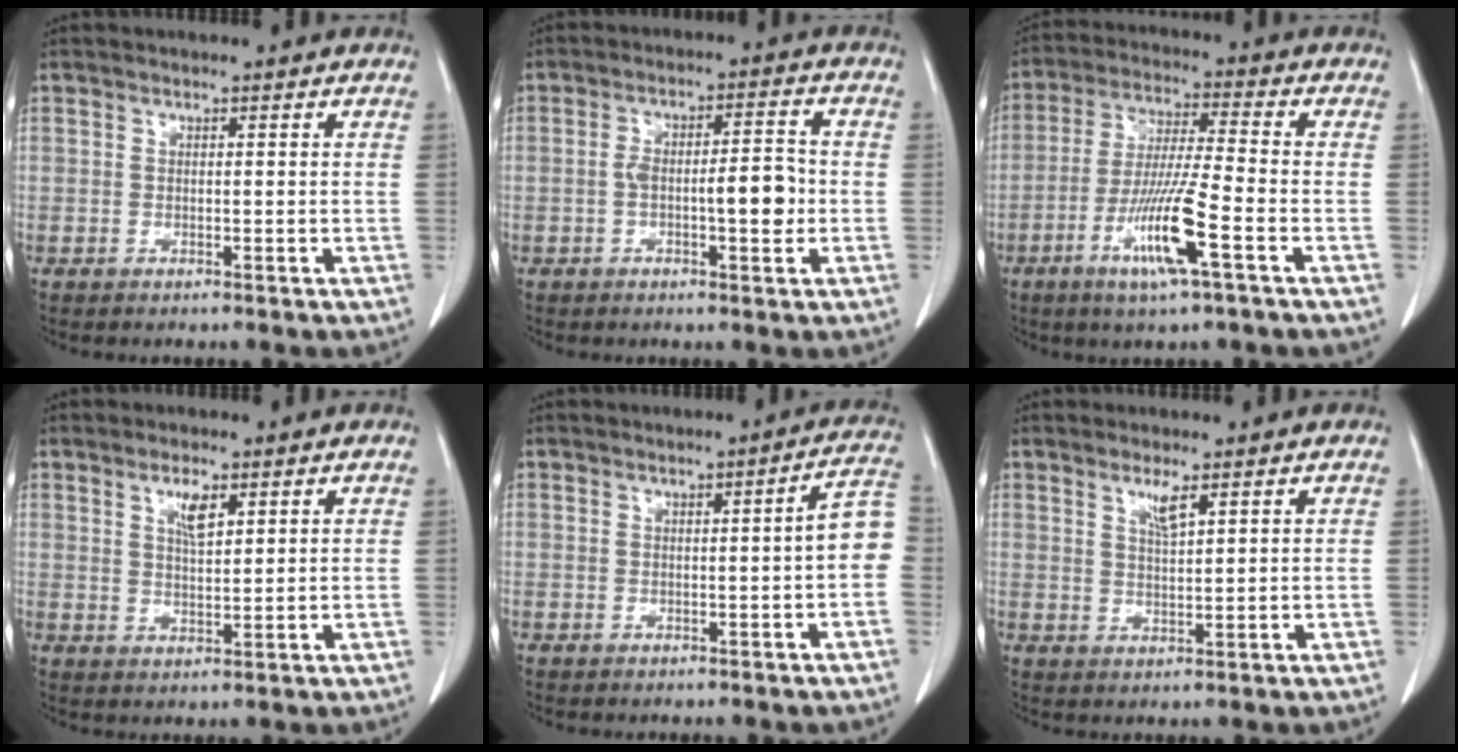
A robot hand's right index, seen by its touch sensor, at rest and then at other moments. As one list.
[{"total": 6.9, "force": [-1.3, 1.8, 6.5], "torque": [-0.110, 0.018, -0.016]}, {"total": 11.4, "force": [-4.7, -0.1, 10.3], "torque": [-0.201, -0.016, -0.090]}, {"total": 3.6, "force": [1.9, 1.0, 2.9], "torque": [-0.055, 0.000, 0.036]}, {"total": 4.9, "force": [-0.3, 0.3, 4.9], "torque": [-0.052, 0.010, -0.007]}, {"total": 2.8, "force": [1.7, 0.1, 2.2], "torque": [-0.046, -0.004, 0.035]}]